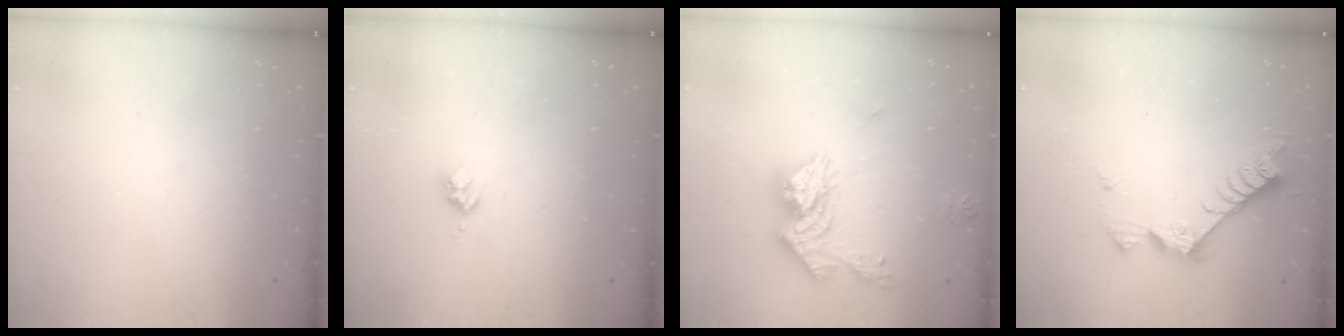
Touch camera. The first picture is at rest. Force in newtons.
{"total": 3.7, "press": 3.6, "slide": 0.5}
{"total": 14.4, "press": 14.4, "slide": 1.5}
{"total": 7.6, "press": 7.6, "slide": 0.6}